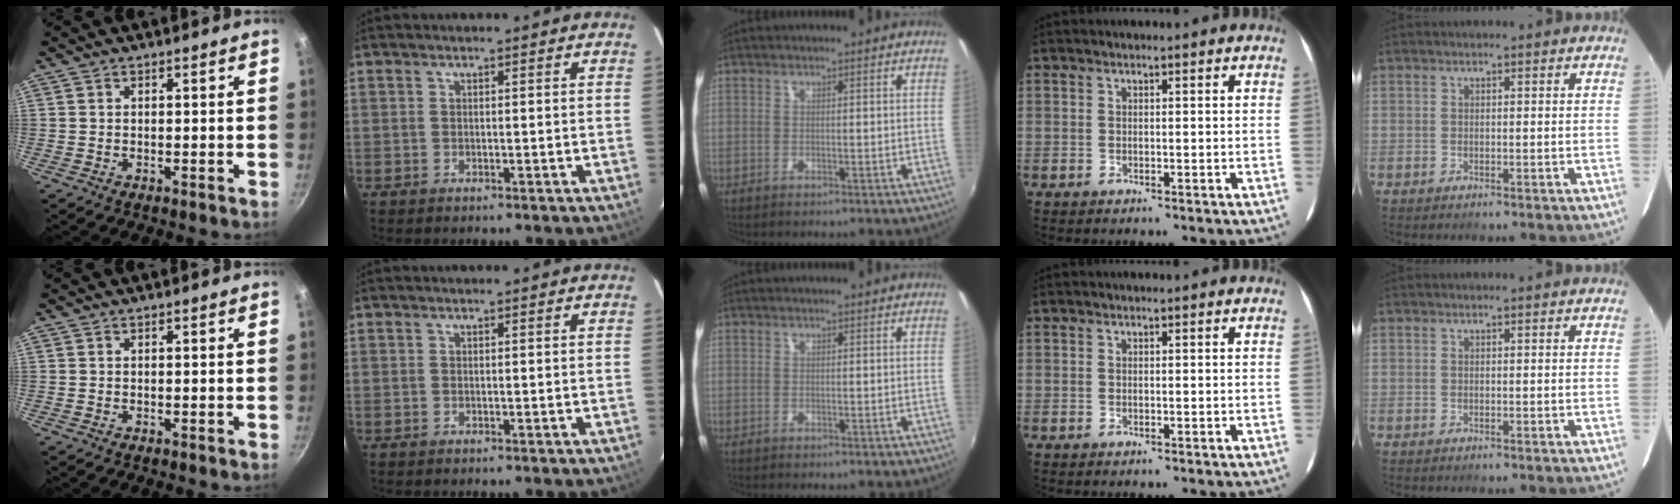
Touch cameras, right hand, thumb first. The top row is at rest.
{}